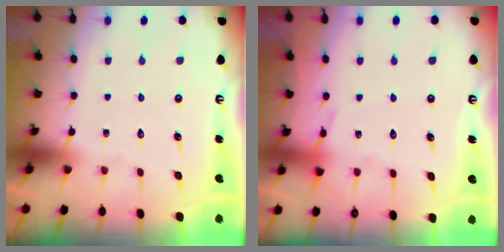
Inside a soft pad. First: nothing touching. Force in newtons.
{"total": 4.5, "press": 4.5, "slide": 0.6}